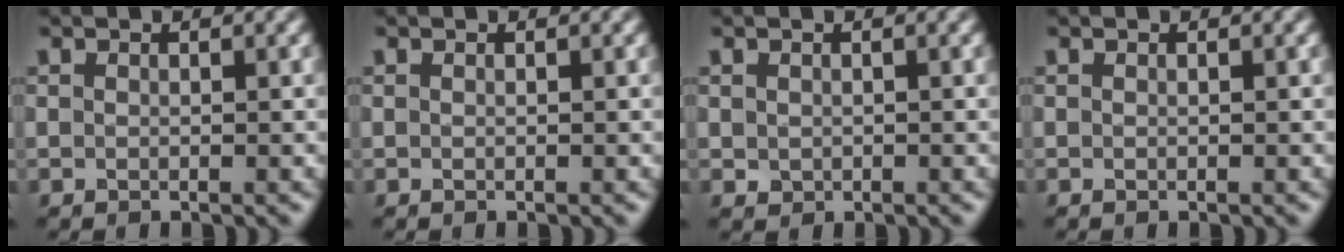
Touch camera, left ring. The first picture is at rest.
{"total": 0.0}
{"total": 0.7, "force": [0.1, 0.6, 0.2], "torque": [-0.002, -0.003, 0.004]}
{"total": 0.0}